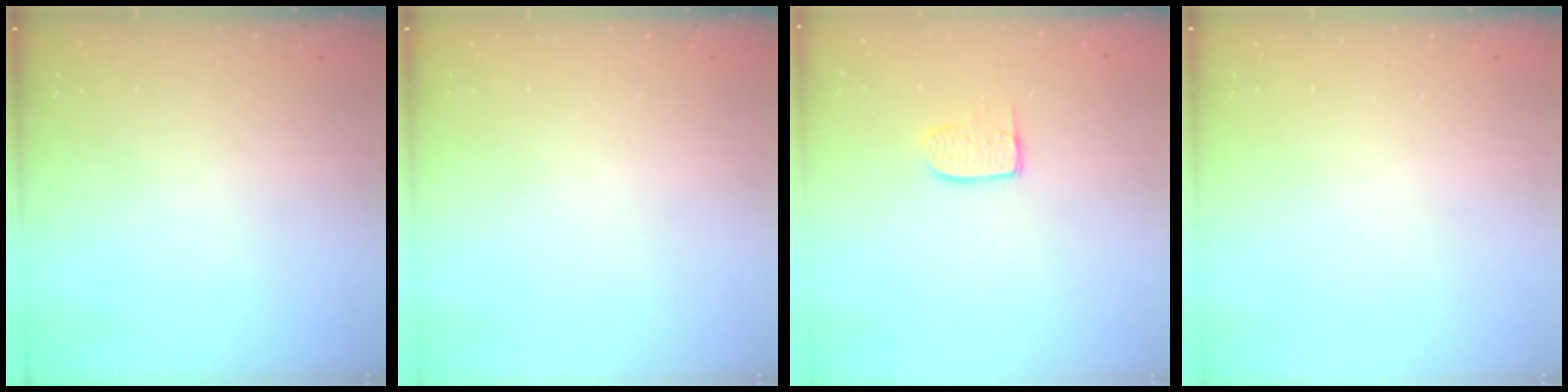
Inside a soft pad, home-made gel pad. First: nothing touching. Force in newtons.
{"total": 0.0}
{"total": 6.7, "press": 6.7, "slide": 0.4}
{"total": 0.0}